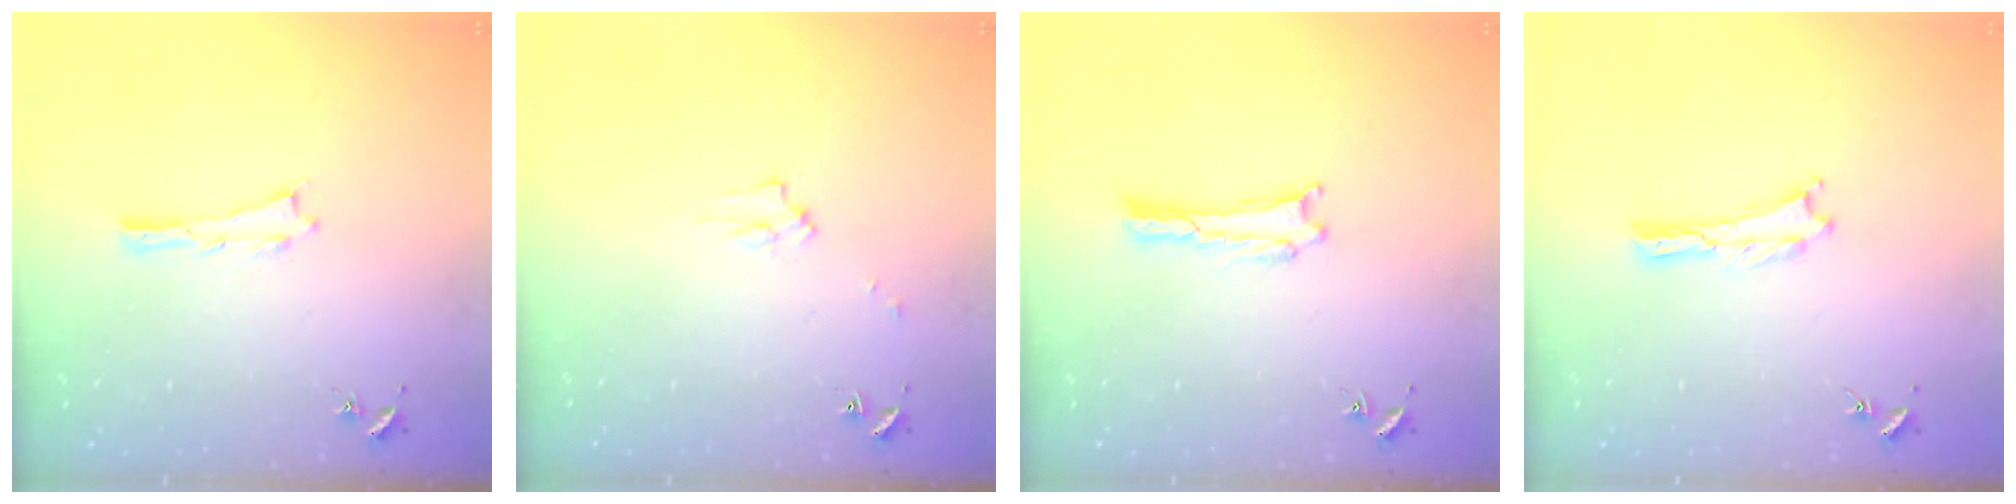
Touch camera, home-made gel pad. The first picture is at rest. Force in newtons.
{"total": 2.2, "press": 2.2, "slide": 0.2}
{"total": 0.0}
{"total": 0.0}